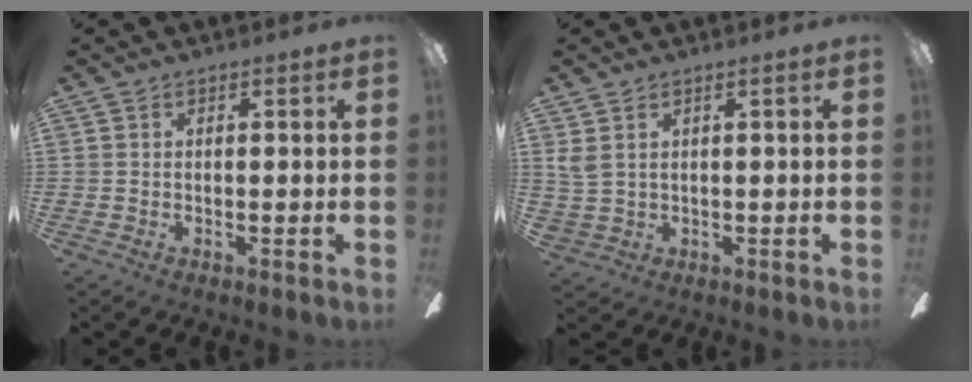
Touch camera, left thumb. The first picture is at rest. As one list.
[{"total": 3.3, "force": [1.6, 2.1, 2.0], "torque": [-0.042, 0.002, 0.032]}]